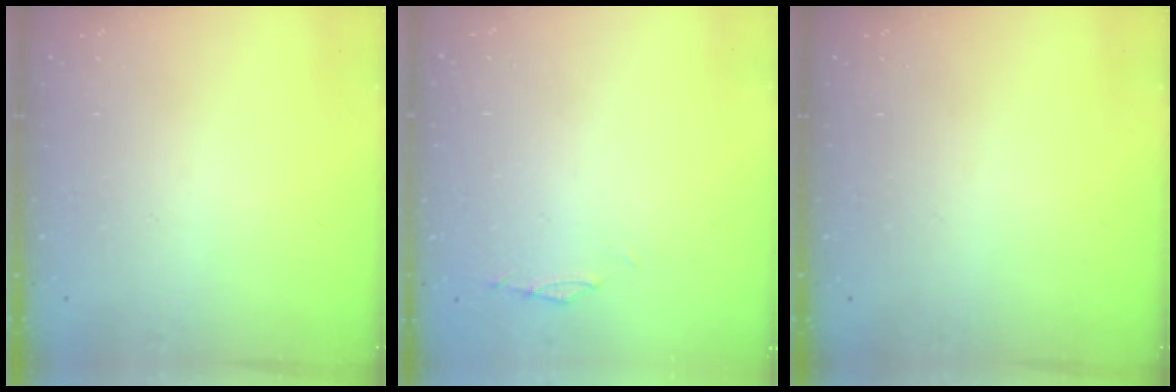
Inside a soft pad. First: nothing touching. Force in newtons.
{"total": 0.0}
{"total": 0.0}